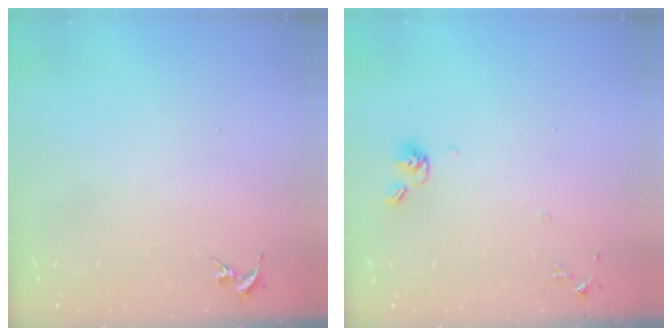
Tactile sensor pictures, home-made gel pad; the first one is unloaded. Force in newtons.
{"total": 7.1, "press": 6.8, "slide": 2.1}